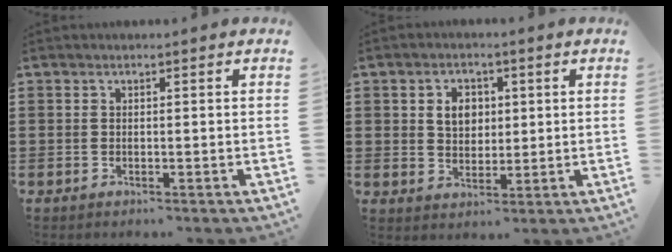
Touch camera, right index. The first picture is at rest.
{"total": 4.3, "force": [1.0, 3.3, 2.6], "torque": [-0.053, 0.011, 0.013]}